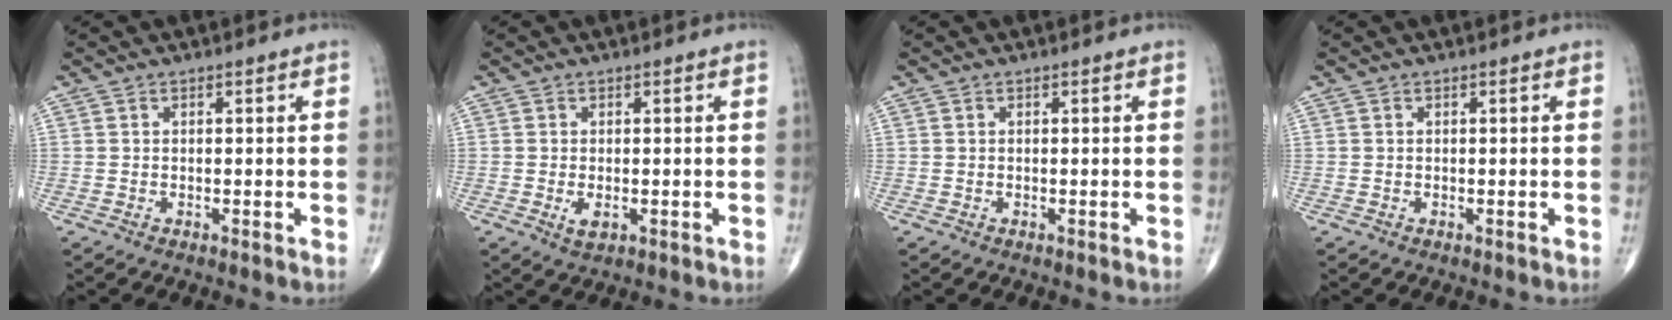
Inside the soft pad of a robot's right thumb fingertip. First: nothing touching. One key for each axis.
{"total": 2.3, "fx": -0.5, "fy": 1.2, "fz": 1.9, "tx": -0.031, "ty": -0.005, "tz": -0.007}
{"total": 0.0}
{"total": 0.0}